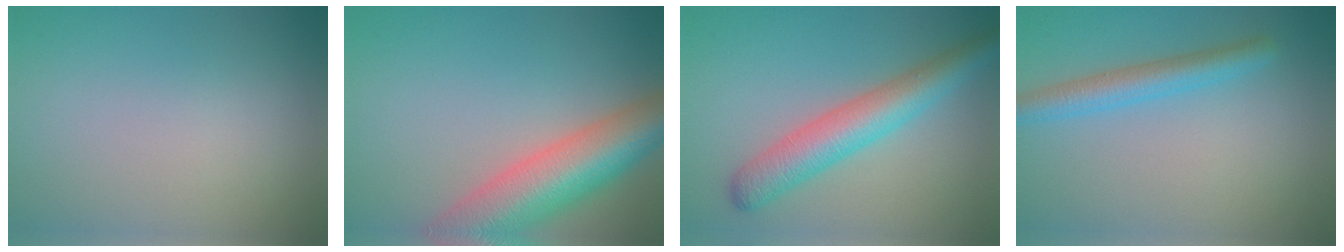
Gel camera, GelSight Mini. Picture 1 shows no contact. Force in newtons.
{"total": 9.8, "press": 9.8, "slide": 0.4}
{"total": 5.5, "press": 5.5, "slide": 0.3}
{"total": 3.3, "press": 3.3, "slide": 0.1}